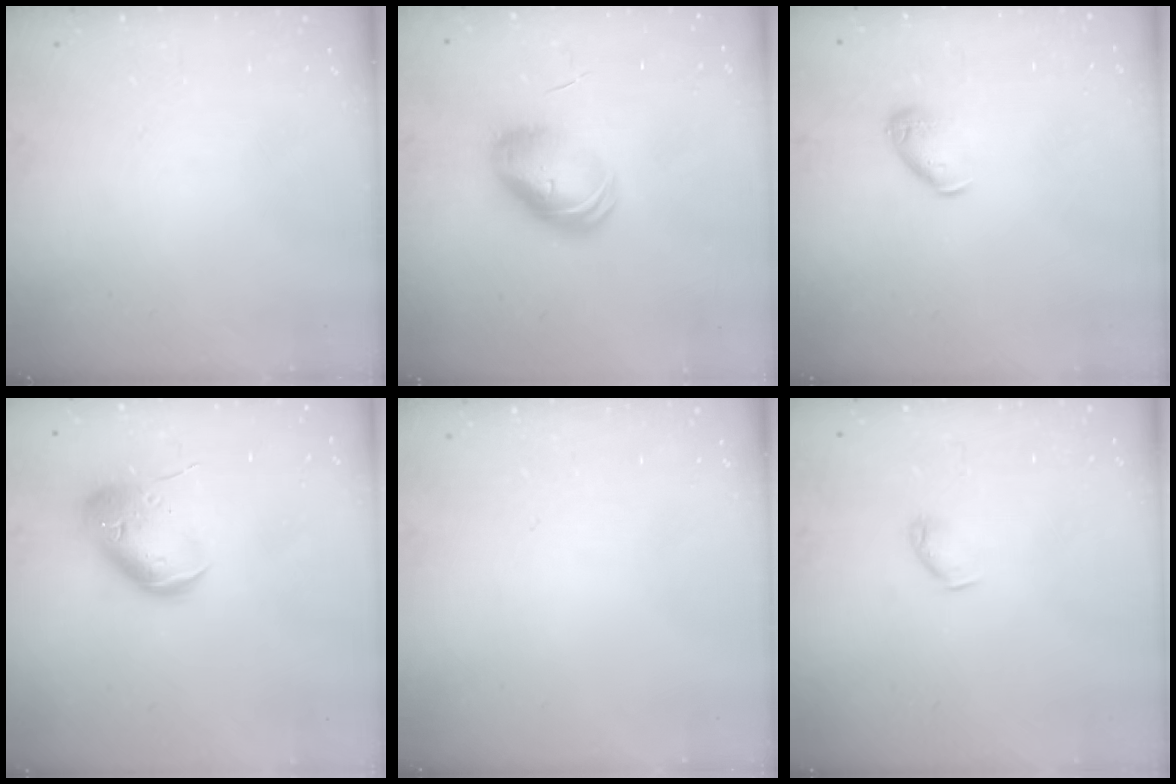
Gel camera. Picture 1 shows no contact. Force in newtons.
{"total": 9.4, "press": 9.3, "slide": 1.6}
{"total": 6.9, "press": 6.8, "slide": 1.1}
{"total": 14.9, "press": 14.7, "slide": 2.6}
{"total": 0.0}
{"total": 3.5, "press": 3.4, "slide": 0.7}